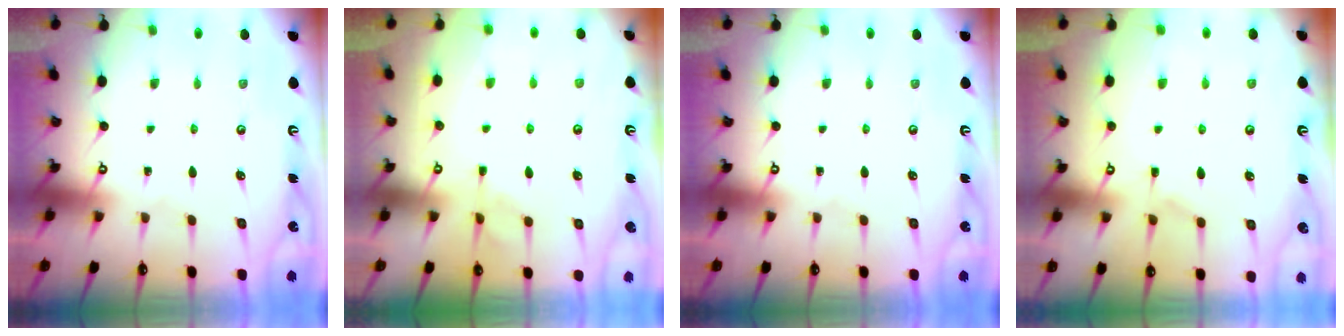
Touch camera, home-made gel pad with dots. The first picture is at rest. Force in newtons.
{"total": 4.1, "press": 3.9, "slide": 1.1}
{"total": 0.0}
{"total": 1.4, "press": 0.1, "slide": 1.4}